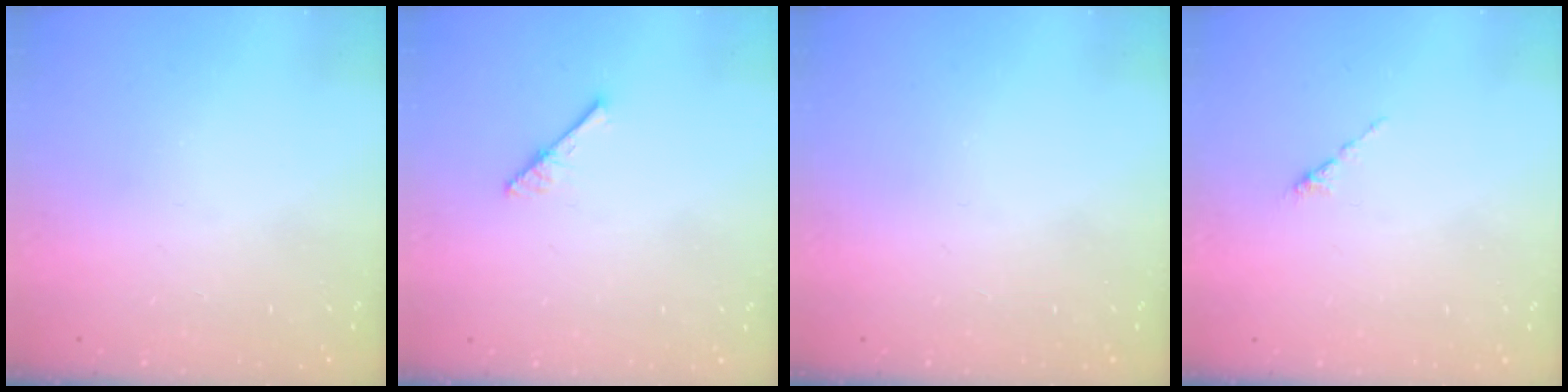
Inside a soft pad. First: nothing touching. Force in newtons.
{"total": 3.0, "press": 3.0, "slide": 0.3}
{"total": 0.0}
{"total": 0.0}